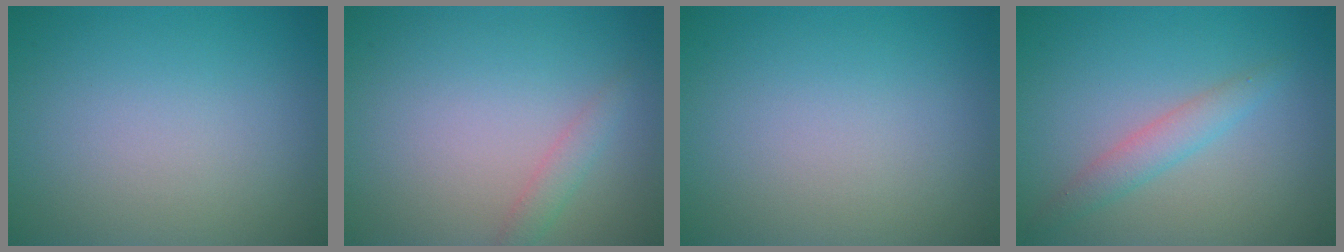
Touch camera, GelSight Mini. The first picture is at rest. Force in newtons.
{"total": 1.3, "press": 1.3, "slide": 0.1}
{"total": 0.0}
{"total": 2.1, "press": 2.1, "slide": 0.1}